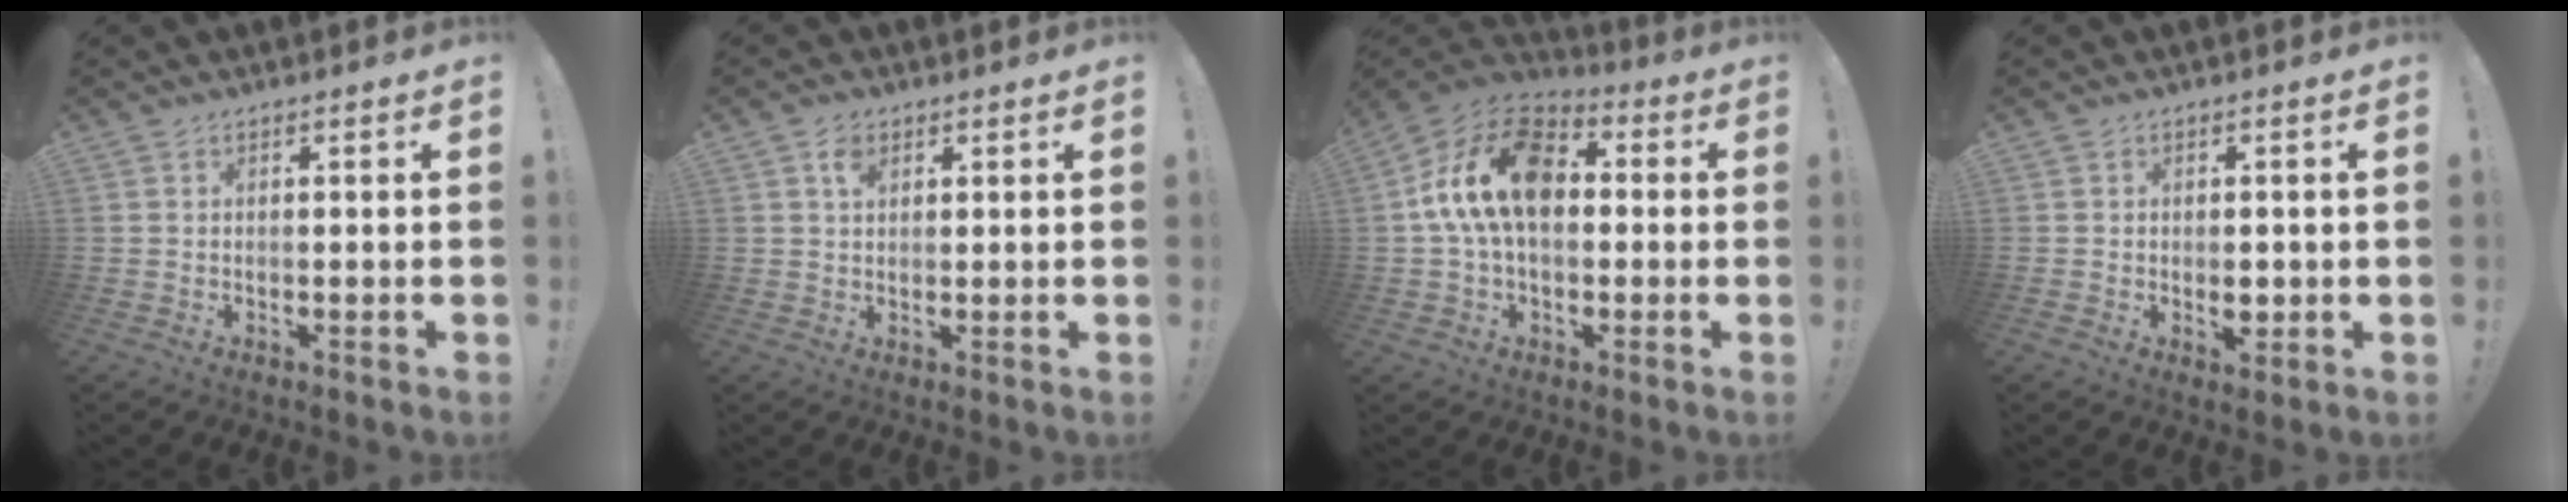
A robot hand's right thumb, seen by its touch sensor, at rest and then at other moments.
{"total": 3.4, "force": [1.6, 2.3, 1.9], "torque": [-0.020, -0.005, 0.026]}
{"total": 18.5, "force": [2.8, 11.7, 14.0], "torque": [-0.244, 0.012, 0.050]}
{"total": 2.7, "force": [-0.3, 2.0, 1.8], "torque": [-0.012, -0.001, -0.007]}